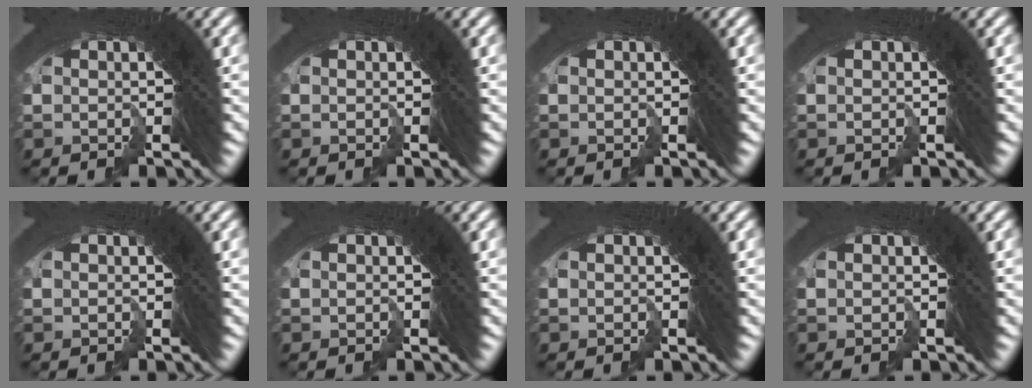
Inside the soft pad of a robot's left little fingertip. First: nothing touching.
{"total": 0.0}
{"total": 0.0}
{"total": 0.0}
{"total": 0.0}
{"total": 0.0}
{"total": 0.0}
{"total": 0.0}